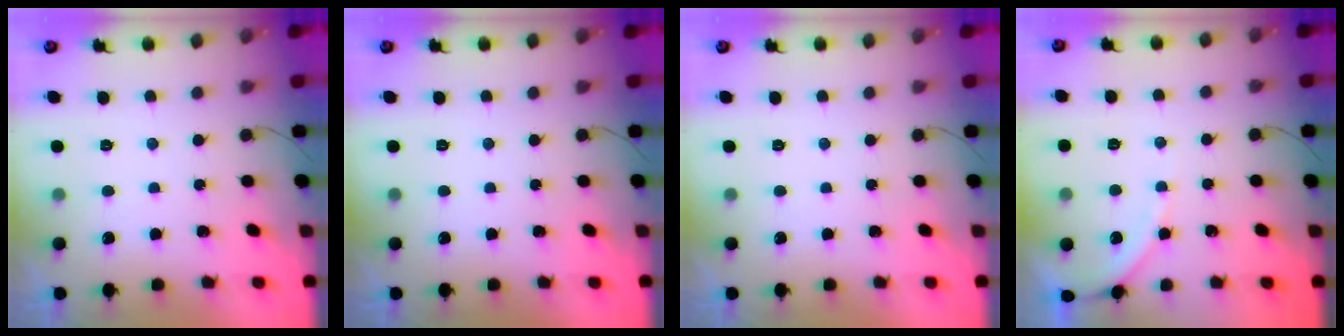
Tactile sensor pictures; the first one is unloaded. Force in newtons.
{"total": 0.0}
{"total": 0.0}
{"total": 5.4, "press": 5.3, "slide": 0.8}